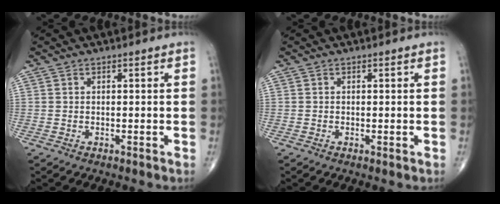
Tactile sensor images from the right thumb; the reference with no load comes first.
{"total": 0.0}